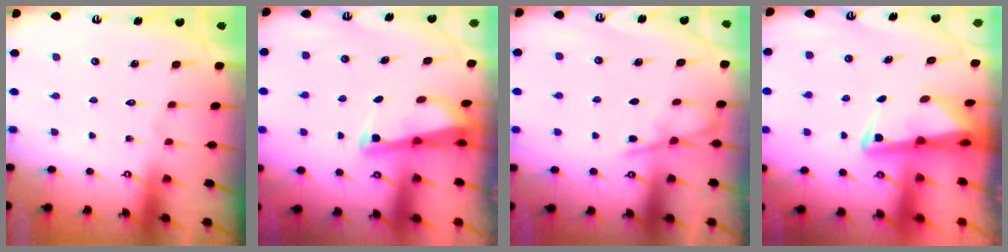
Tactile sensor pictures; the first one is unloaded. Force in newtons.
{"total": 2.7, "press": 2.7, "slide": 0.3}
{"total": 4.7, "press": 4.7, "slide": 0.5}
{"total": 3.0, "press": 2.9, "slide": 0.6}